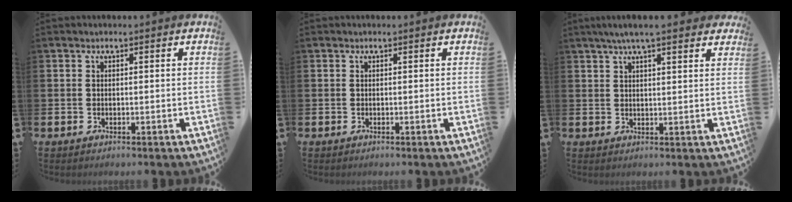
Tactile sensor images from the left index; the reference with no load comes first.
{"total": 0.0}
{"total": 5.2, "force": [4.3, 0.7, 2.7], "torque": [-0.051, -0.008, 0.075]}